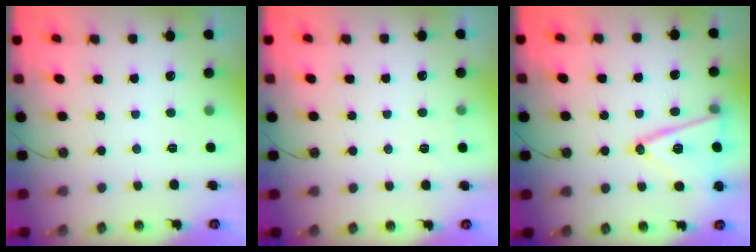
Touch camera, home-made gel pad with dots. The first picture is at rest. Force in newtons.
{"total": 4.9, "press": 2.2, "slide": 4.4}
{"total": 15.8, "press": 15.4, "slide": 3.5}